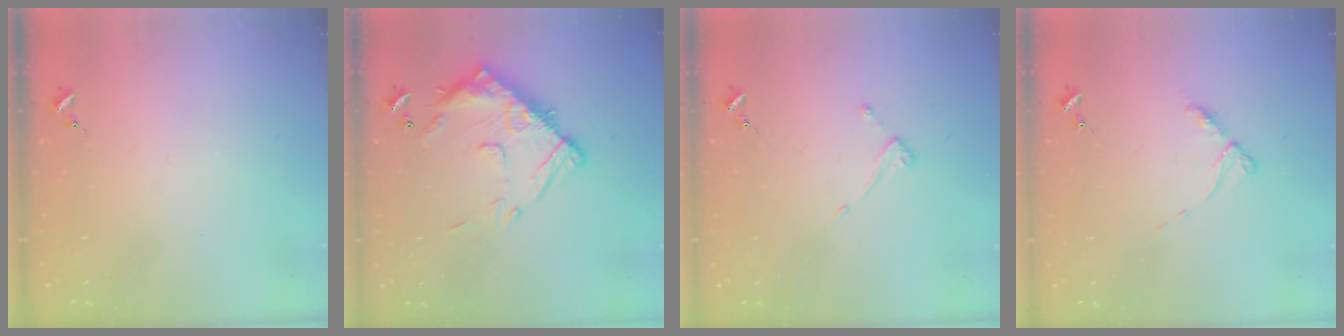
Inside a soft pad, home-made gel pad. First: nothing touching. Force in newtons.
{"total": 15.4, "press": 15.4, "slide": 1.4}
{"total": 3.6, "press": 3.6, "slide": 0.3}
{"total": 5.2, "press": 5.1, "slide": 0.6}